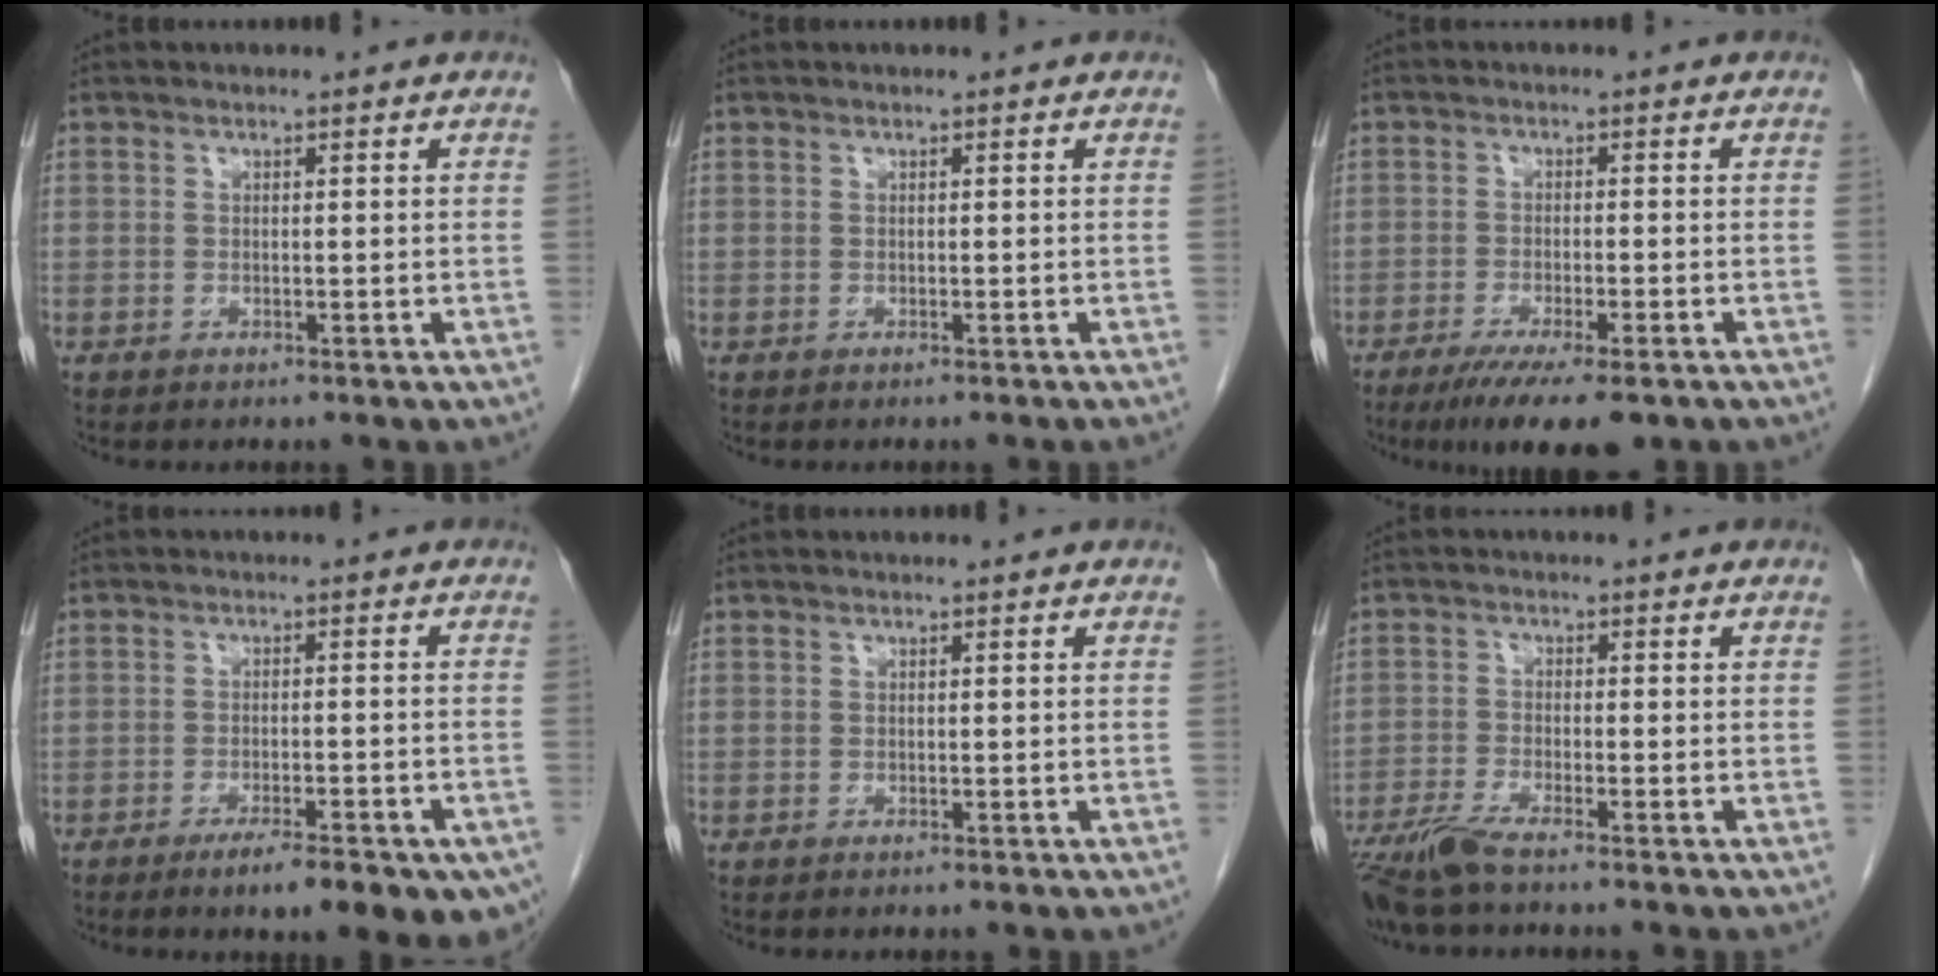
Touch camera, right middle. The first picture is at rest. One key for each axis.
{"total": 1.2, "fx": -1.1, "fy": -0.2, "fz": 0.5, "tx": -0.002, "ty": 0.003, "tz": -0.015}
{"total": 9.6, "fx": -6.8, "fy": 1.4, "fz": 6.7, "tx": -0.099, "ty": -0.021, "tz": -0.102}
{"total": 12.2, "fx": -8.3, "fy": 2.5, "fz": 8.5, "tx": -0.061, "ty": -0.002, "tz": -0.112}
{"total": 0.0}
{"total": 5.4, "fx": -4.5, "fy": -0.2, "fz": 3.1, "tx": -0.062, "ty": -0.019, "tz": -0.088}